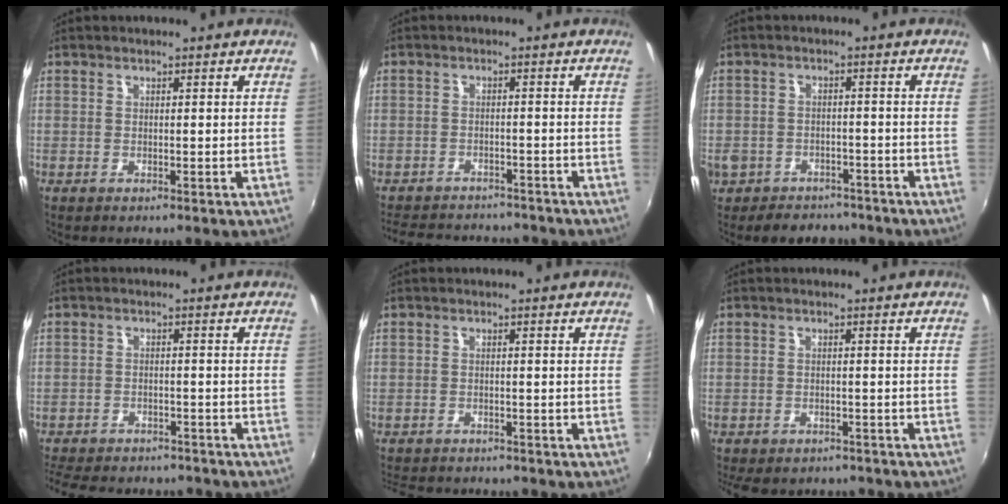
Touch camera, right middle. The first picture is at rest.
{"total": 12.1, "force": [-10.6, 4.4, 4.0], "torque": [-0.102, 0.013, -0.148]}
{"total": 9.9, "force": [-7.0, 6.4, 2.8], "torque": [-0.086, 0.013, -0.094]}
{"total": 14.8, "force": [-12.5, 5.8, 5.5], "torque": [-0.140, 0.003, -0.175]}
{"total": 7.9, "force": [-7.2, 1.9, 2.7], "torque": [-0.069, -0.015, -0.107]}
{"total": 9.1, "force": [-7.7, 3.4, 3.5], "torque": [-0.081, -0.019, -0.105]}